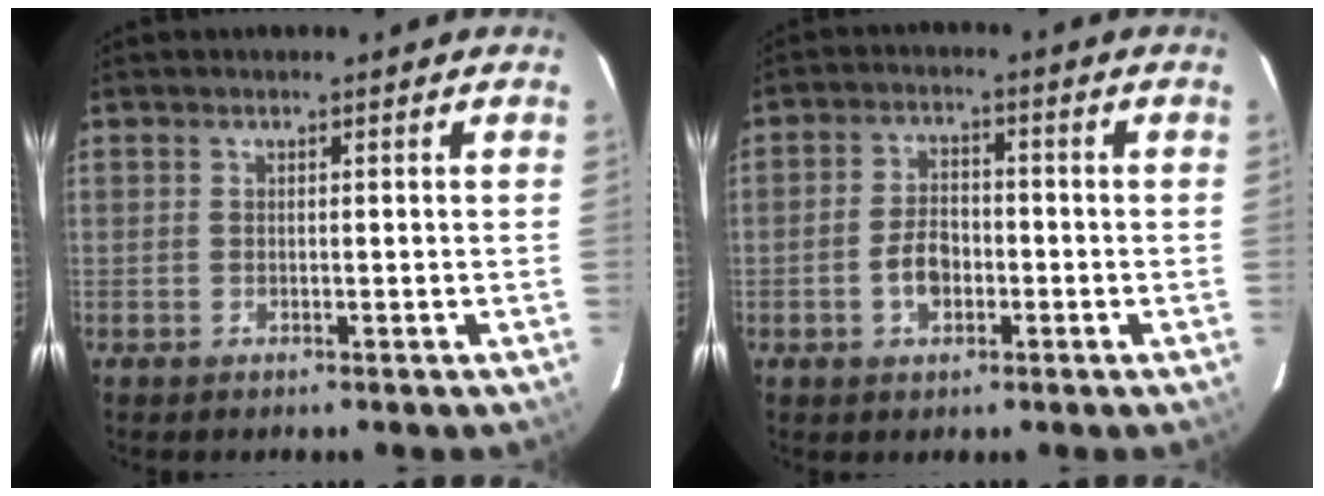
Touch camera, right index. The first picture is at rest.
{"total": 5.5, "force": [-1.9, 3.5, 3.8], "torque": [-0.078, 0.010, -0.029]}